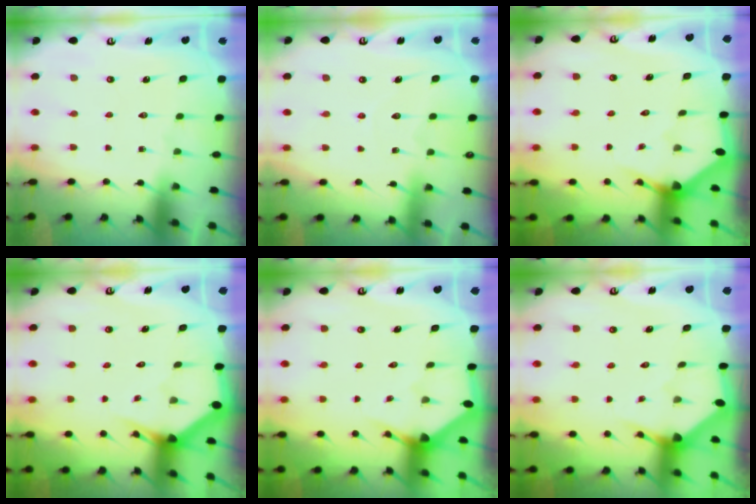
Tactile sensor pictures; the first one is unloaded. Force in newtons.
{"total": 4.9, "press": 4.9, "slide": 0.2}
{"total": 3.1, "press": 3.1, "slide": 0.2}
{"total": 2.9, "press": 2.9, "slide": 0.0}
{"total": 3.1, "press": 3.1, "slide": 0.2}
{"total": 3.2, "press": 3.2, "slide": 0.3}